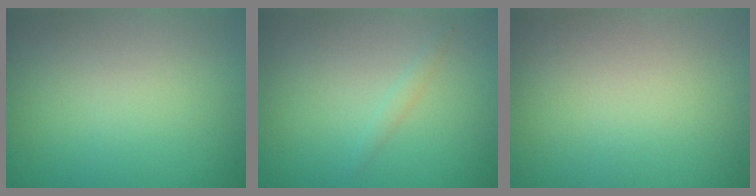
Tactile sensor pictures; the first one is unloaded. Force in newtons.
{"total": 0.8, "press": 0.8, "slide": 0.0}
{"total": 0.0}